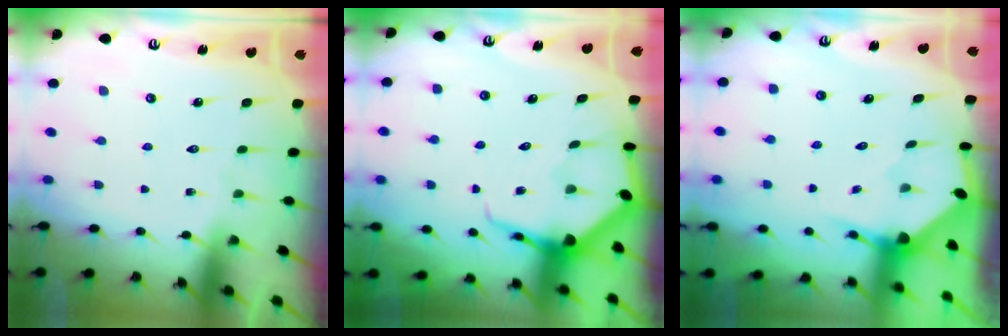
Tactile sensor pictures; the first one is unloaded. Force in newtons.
{"total": 7.6, "press": 7.6, "slide": 0.9}
{"total": 3.3, "press": 3.3, "slide": 0.1}